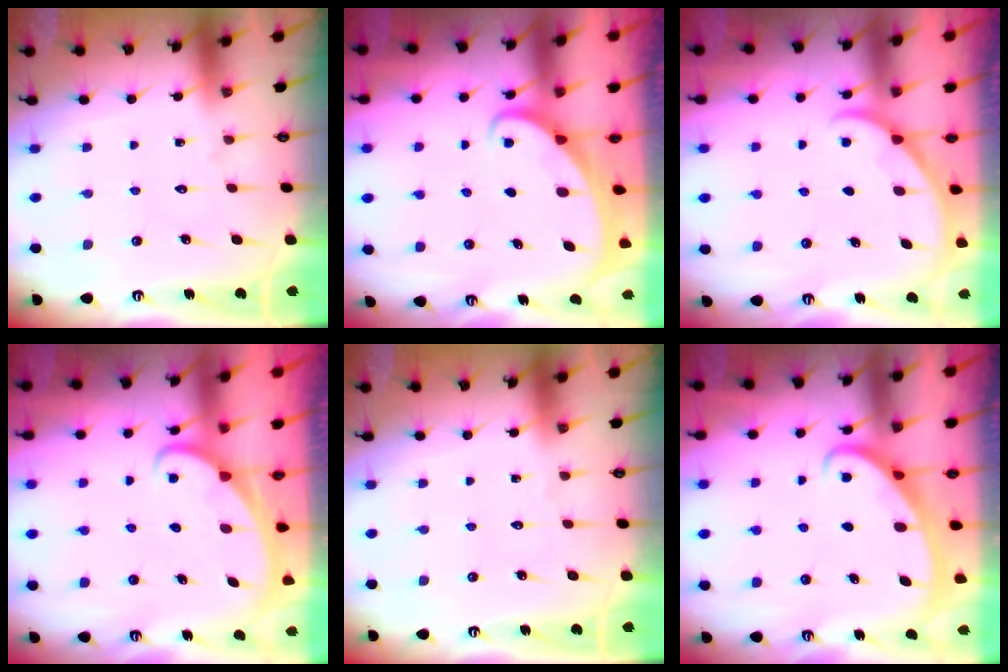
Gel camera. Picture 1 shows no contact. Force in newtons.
{"total": 1.5, "press": 1.5, "slide": 0.1}
{"total": 2.1, "press": 2.1, "slide": 0.2}
{"total": 1.7, "press": 1.7, "slide": 0.1}
{"total": 0.0}
{"total": 2.5, "press": 2.4, "slide": 0.4}